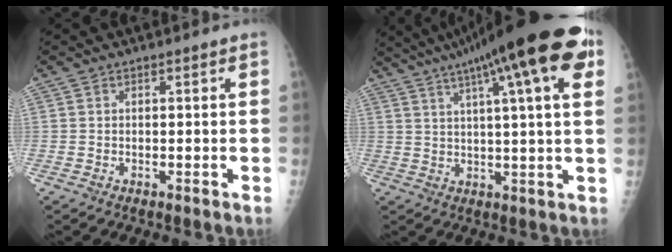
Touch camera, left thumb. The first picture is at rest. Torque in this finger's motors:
{"motor_torque": [2.23, -0.71, 1.85, -0.92, 0.49]}